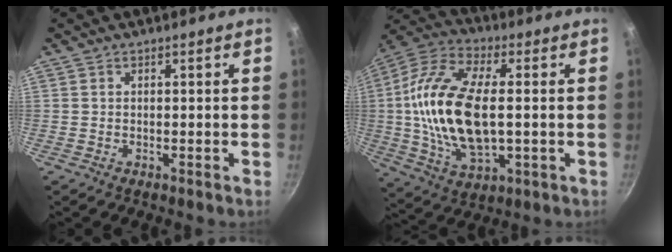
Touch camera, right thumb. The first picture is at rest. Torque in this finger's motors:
{"motor_torque": [-0.44, 2.21, 1.83, 0.21, 0.29]}